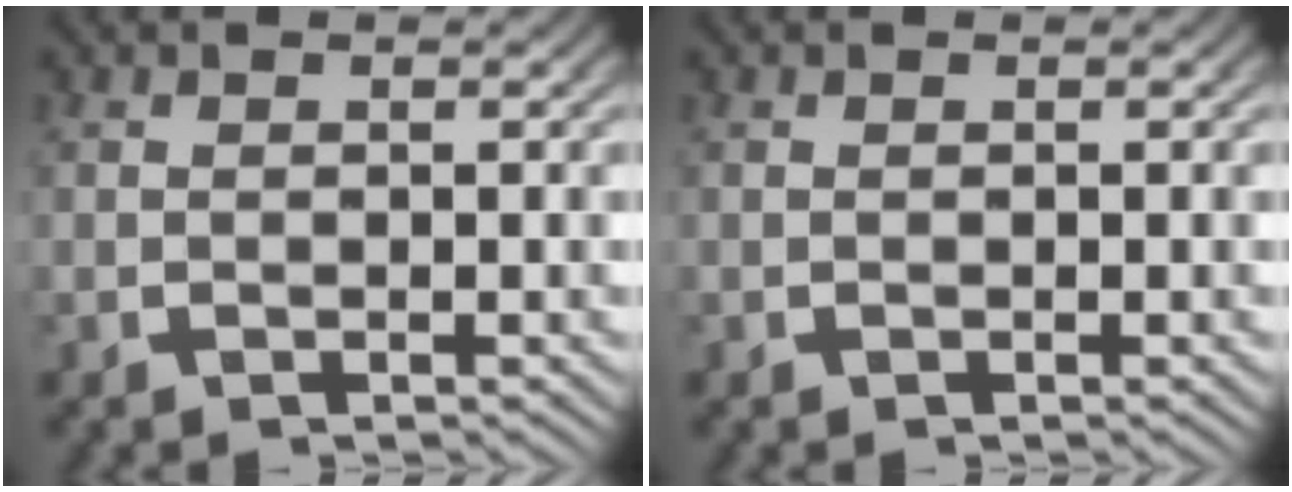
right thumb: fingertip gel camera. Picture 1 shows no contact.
{"total": 0.0}